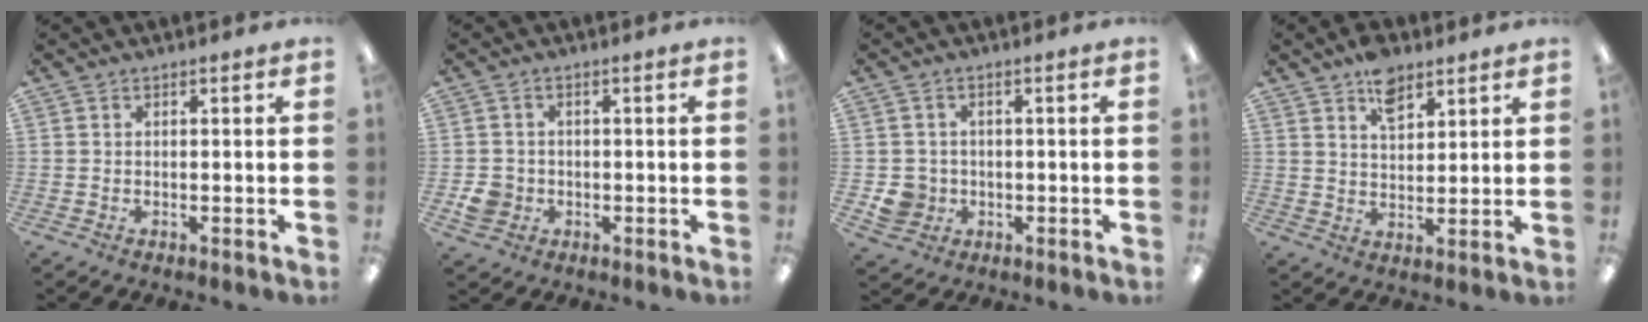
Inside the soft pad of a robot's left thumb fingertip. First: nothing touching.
{"total": 4.0, "force": [-1.2, 3.6, 1.3], "torque": [-0.003, 0.000, -0.021]}
{"total": 4.7, "force": [-1.0, 4.4, 1.0], "torque": [-0.019, 0.007, -0.017]}
{"total": 7.2, "force": [4.8, 3.8, 3.7], "torque": [-0.054, -0.024, 0.084]}